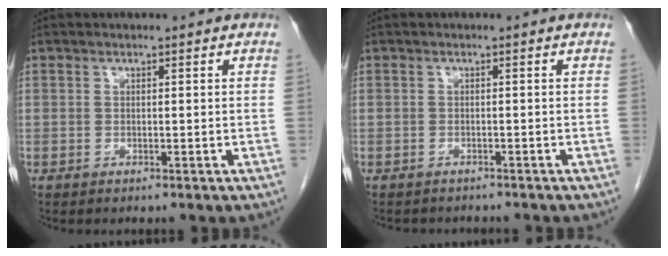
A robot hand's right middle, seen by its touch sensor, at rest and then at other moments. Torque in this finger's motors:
{"motor_torque": [0.07, -0.07, 0.00, 0.00]}